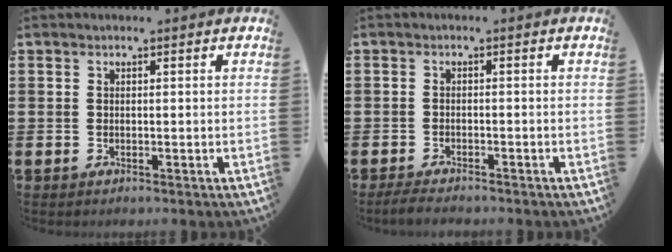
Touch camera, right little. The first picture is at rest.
{"total": 1.7, "force": [-1.5, 0.2, 0.7], "torque": [-0.013, 0.003, -0.030]}